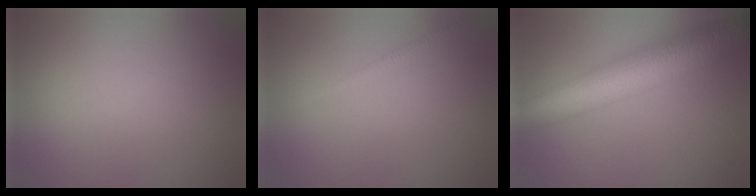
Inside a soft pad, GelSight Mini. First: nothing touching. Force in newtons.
{"total": 1.0, "press": 1.0, "slide": 0.1}
{"total": 10.1, "press": 10.1, "slide": 0.3}